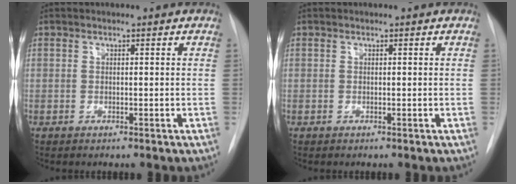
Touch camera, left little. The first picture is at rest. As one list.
[{"total": 0.0}]